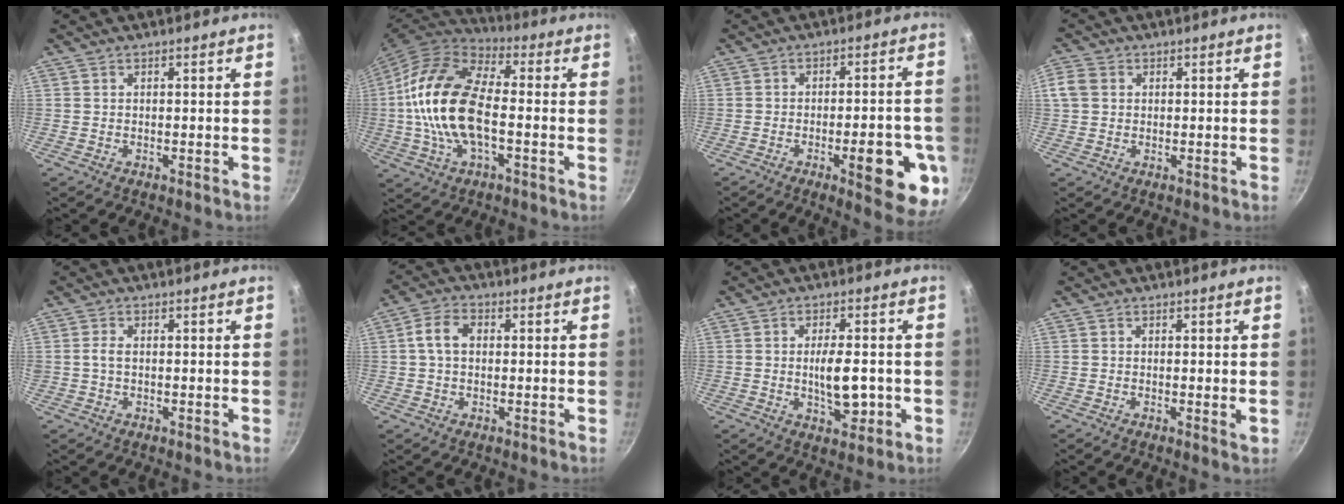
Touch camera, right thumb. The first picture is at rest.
{"total": 18.8, "force": [-1.3, 9.7, 16.0], "torque": [-0.298, 0.033, -0.038]}
{"total": 13.7, "force": [-4.5, 4.3, 12.2], "torque": [-0.130, 0.013, -0.057]}
{"total": 4.0, "force": [0.6, 3.3, 2.2], "torque": [-0.037, 0.007, 0.007]}
{"total": 1.9, "force": [-0.1, 1.2, 1.5], "torque": [-0.027, 0.007, -0.001]}
{"total": 5.5, "force": [0.6, 3.8, 3.8], "torque": [-0.067, 0.015, 0.002]}
{"total": 8.0, "force": [-0.9, 3.5, 7.1], "torque": [-0.097, -0.001, -0.012]}
{"total": 1.2, "force": [0.0, 0.4, 1.2], "torque": [-0.019, -0.006, -0.002]}